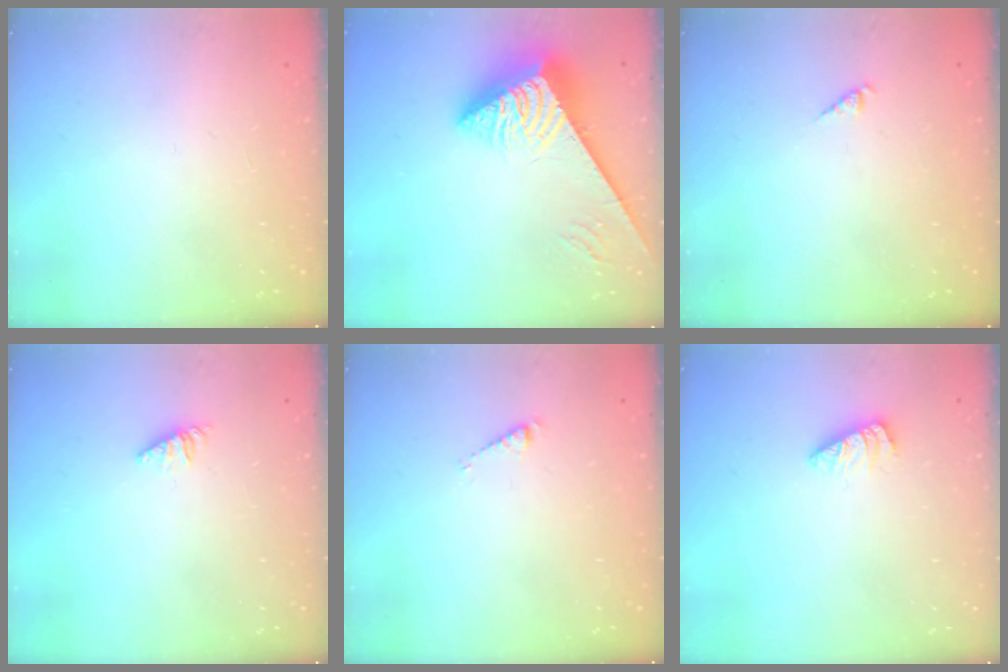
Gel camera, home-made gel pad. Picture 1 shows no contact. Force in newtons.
{"total": 7.3, "press": 7.3, "slide": 0.1}
{"total": 2.6, "press": 2.6, "slide": 0.4}
{"total": 1.2, "press": 1.2, "slide": 0.3}
{"total": 2.6, "press": 2.6, "slide": 0.2}
{"total": 1.5, "press": 1.5, "slide": 0.3}